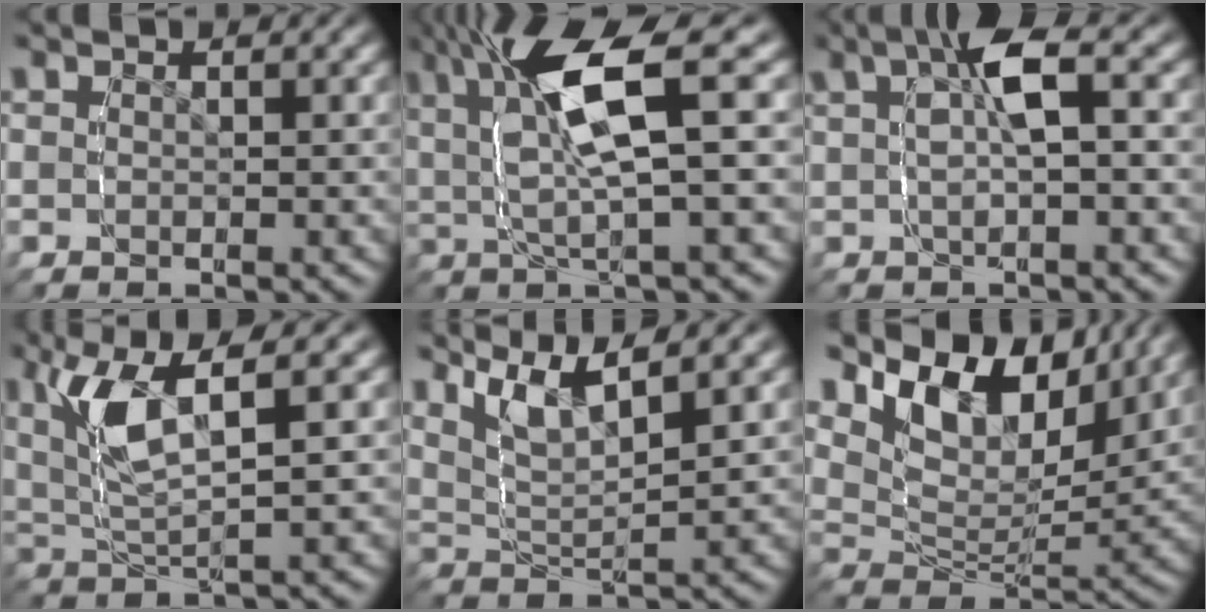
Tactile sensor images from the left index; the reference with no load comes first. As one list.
[{"total": 8.1, "force": [2.5, 2.7, 7.2], "torque": [-0.141, 0.007, 0.044]}, {"total": 5.2, "force": [1.4, 1.9, 4.6], "torque": [-0.078, 0.010, 0.027]}, {"total": 6.1, "force": [1.9, 2.8, 5.1], "torque": [-0.116, -0.005, 0.040]}, {"total": 6.7, "force": [3.9, 3.6, 4.2], "torque": [-0.101, -0.008, 0.065]}, {"total": 11.1, "force": [5.3, 6.5, 7.2], "torque": [-0.131, -0.003, 0.084]}]